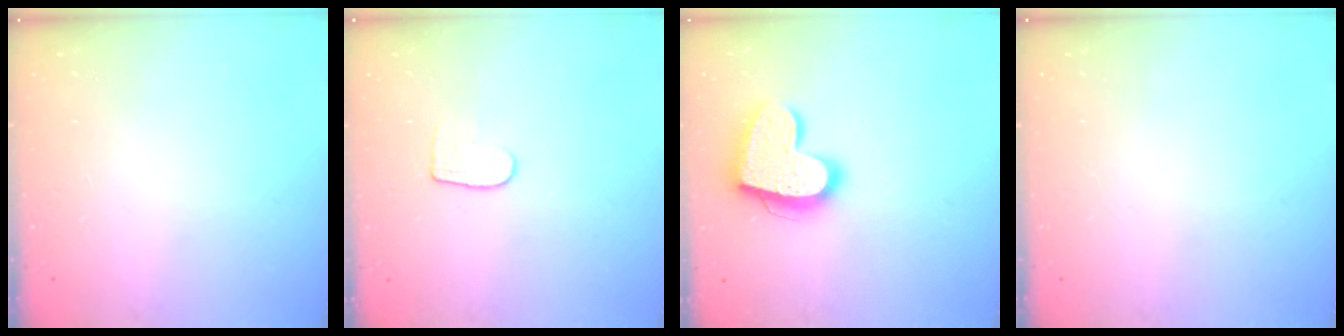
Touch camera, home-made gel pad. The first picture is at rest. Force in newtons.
{"total": 5.1, "press": 5.1, "slide": 0.4}
{"total": 17.7, "press": 17.6, "slide": 1.5}
{"total": 0.0}